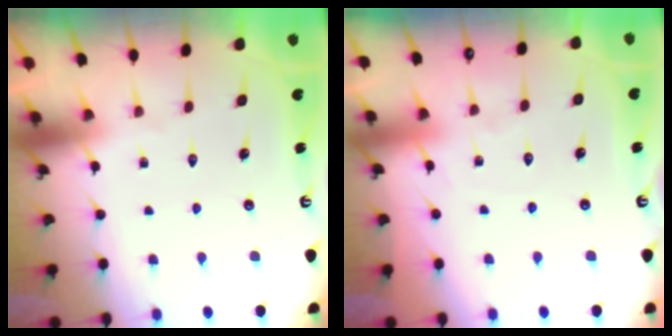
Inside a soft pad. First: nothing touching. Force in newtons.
{"total": 2.7, "press": 2.7, "slide": 0.3}